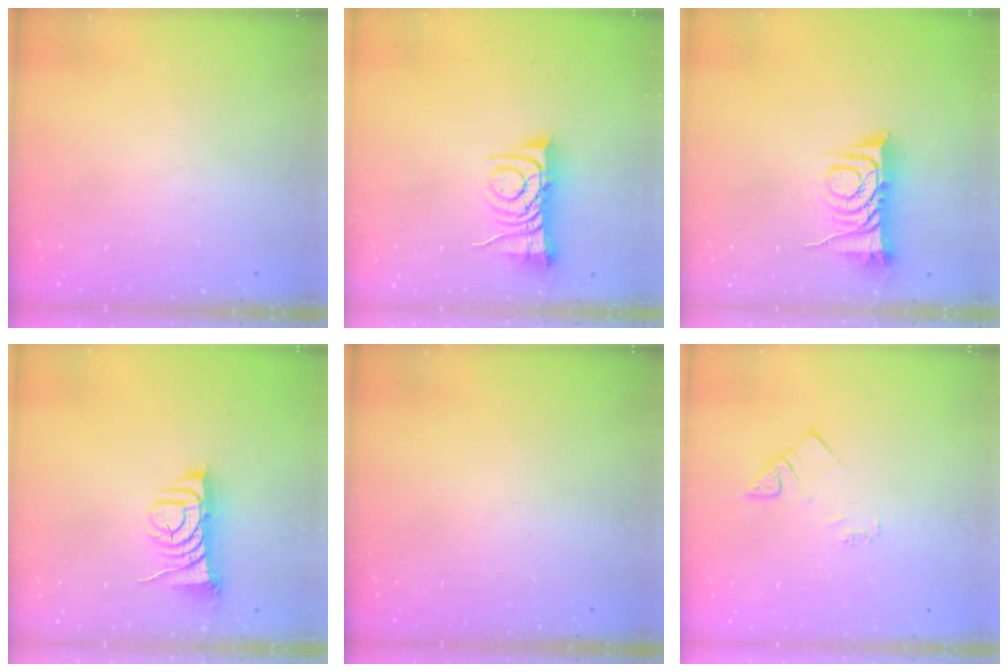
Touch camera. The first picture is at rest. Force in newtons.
{"total": 7.6, "press": 7.5, "slide": 1.0}
{"total": 9.4, "press": 9.4, "slide": 0.5}
{"total": 8.3, "press": 8.2, "slide": 1.0}
{"total": 0.0}
{"total": 4.5, "press": 4.5, "slide": 0.5}